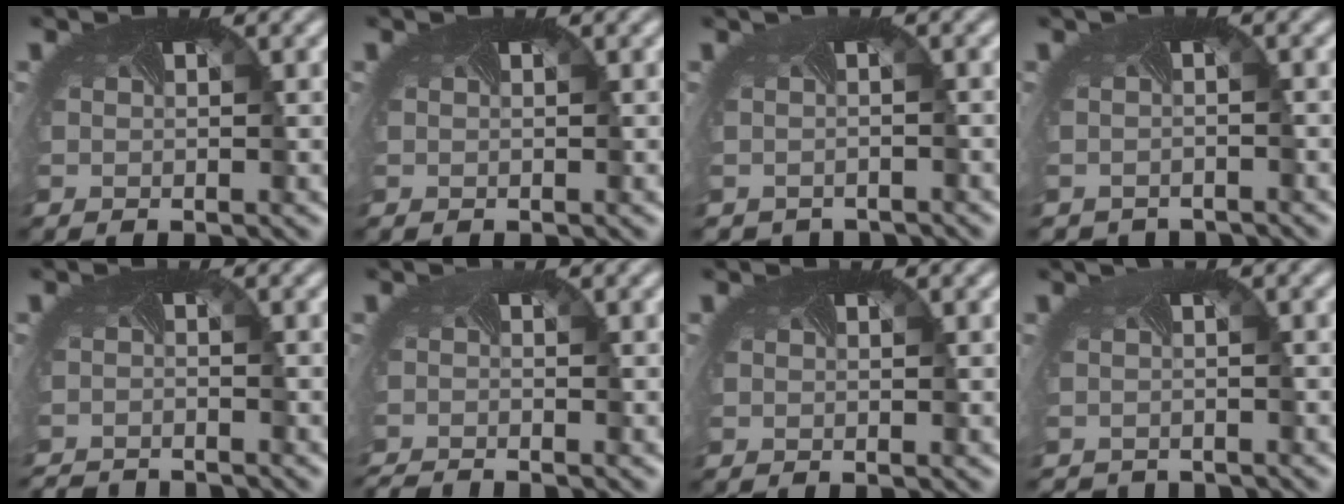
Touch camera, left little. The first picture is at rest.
{"total": 0.0}
{"total": 1.5, "force": [-1.4, 0.7, 0.2], "torque": [0.006, -0.018, -0.020]}
{"total": 1.9, "force": [-1.8, 0.6, 0.2], "torque": [0.000, -0.020, -0.028]}
{"total": 3.6, "force": [-3.5, 0.1, 0.2], "torque": [-0.008, -0.024, -0.059]}
{"total": 2.7, "force": [-2.7, -0.3, 0.3], "torque": [-0.010, -0.018, -0.054]}
{"total": 0.0}
{"total": 1.6, "force": [-1.6, 0.0, 0.0], "torque": [0.003, -0.015, -0.026]}